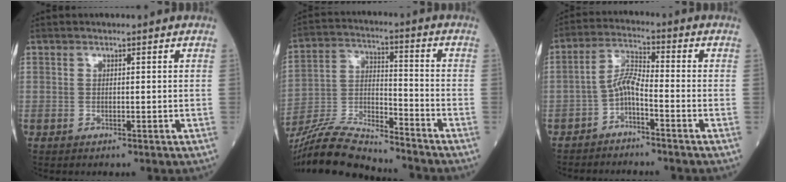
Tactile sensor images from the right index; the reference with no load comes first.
{"total": 14.4, "force": [-13.6, 1.0, 4.4], "torque": [-0.086, 0.006, -0.254]}
{"total": 4.6, "force": [-2.5, 1.0, 3.7], "torque": [-0.074, 0.012, -0.051]}